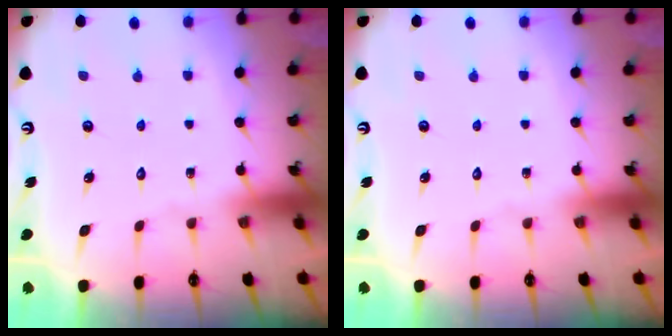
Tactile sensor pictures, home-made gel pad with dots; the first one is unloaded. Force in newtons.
{"total": 0.0}